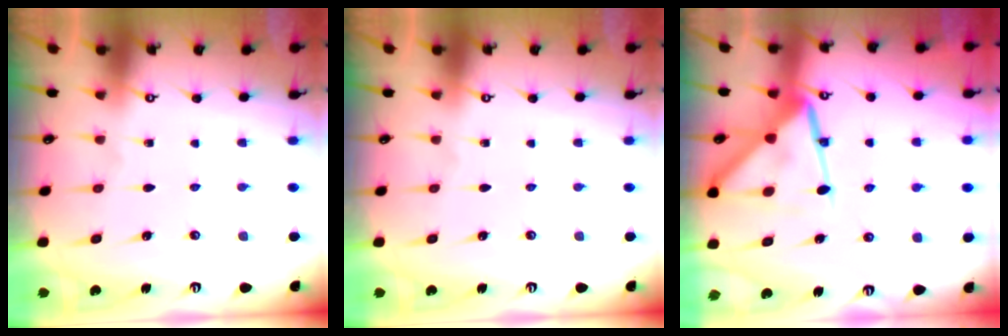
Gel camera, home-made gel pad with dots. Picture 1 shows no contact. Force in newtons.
{"total": 0.0}
{"total": 12.3, "press": 12.3, "slide": 0.9}